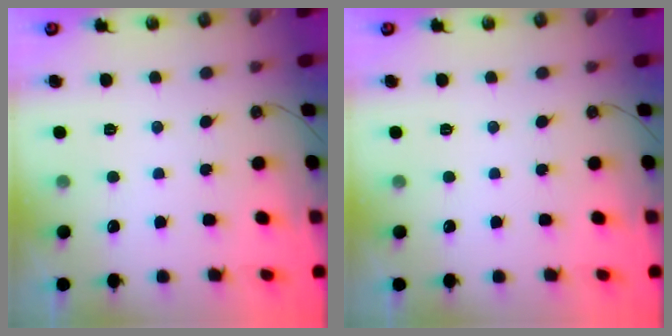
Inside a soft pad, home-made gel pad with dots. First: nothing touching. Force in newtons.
{"total": 0.0}